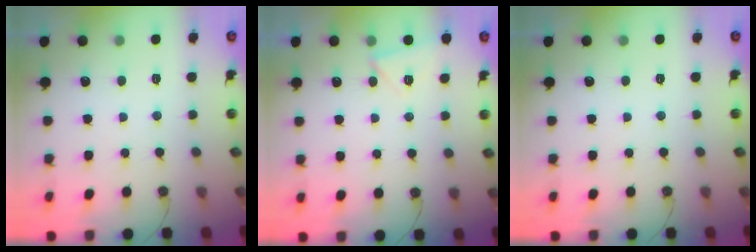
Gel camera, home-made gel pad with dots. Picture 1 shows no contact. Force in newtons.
{"total": 4.0, "press": 4.0, "slide": 0.5}
{"total": 0.0}